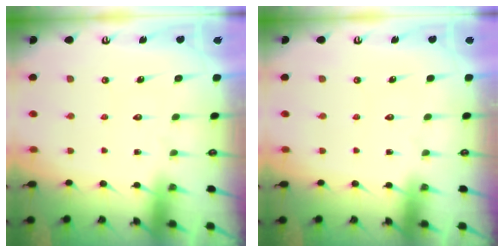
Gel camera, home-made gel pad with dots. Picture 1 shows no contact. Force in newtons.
{"total": 0.0}